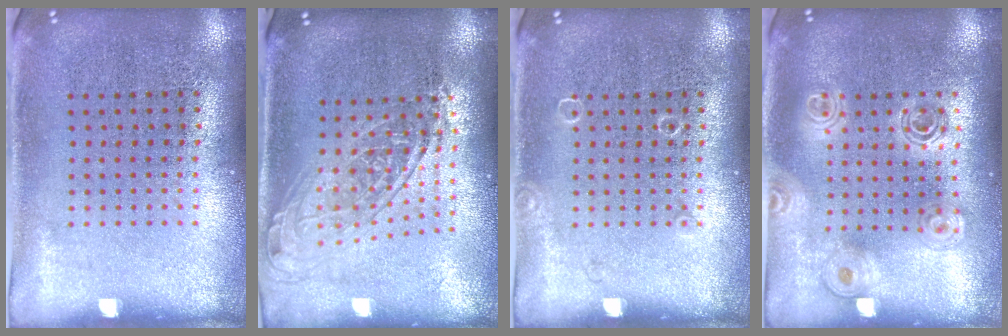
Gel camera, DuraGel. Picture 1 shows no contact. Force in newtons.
{"total": 1.8, "press": 1.4, "slide": 1.1}
{"total": 0.5, "press": 0.5, "slide": 0.1}
{"total": 1.6, "press": 1.4, "slide": 0.8}